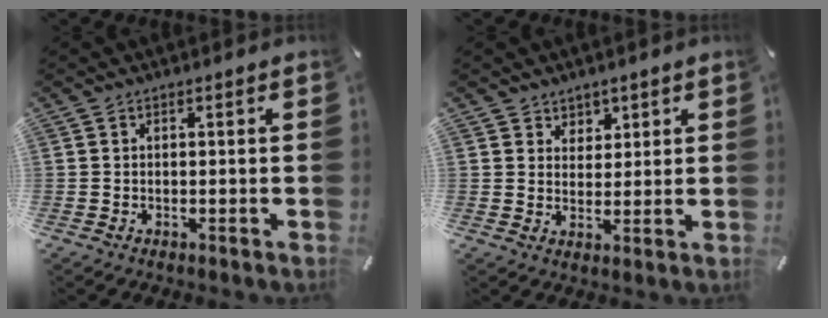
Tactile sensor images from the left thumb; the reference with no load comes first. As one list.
[{"total": 4.3, "force": [2.7, 3.3, -0.3], "torque": [0.015, -0.014, 0.045]}]